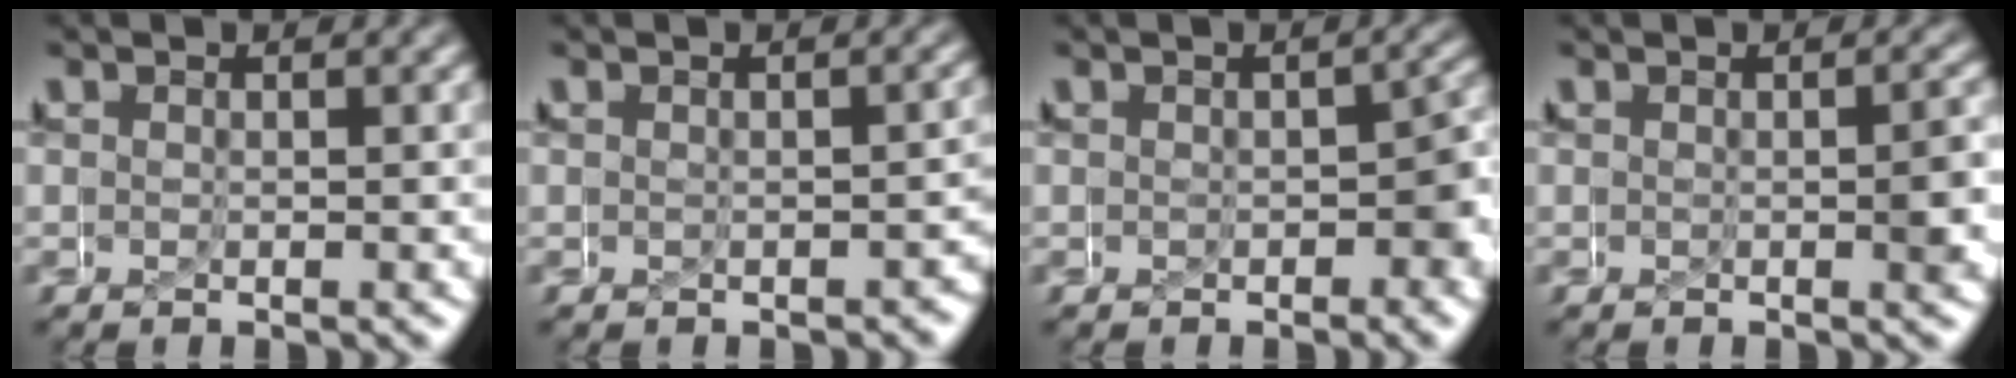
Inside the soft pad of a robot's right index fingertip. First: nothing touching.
{"total": 0.7, "force": [-0.6, 0.3, 0.2], "torque": [0.001, 0.001, -0.007]}
{"total": 2.5, "force": [-0.8, 1.4, 1.9], "torque": [-0.014, -0.001, -0.014]}
{"total": 1.1, "force": [-0.3, 0.1, 1.1], "torque": [-0.013, -0.001, -0.003]}